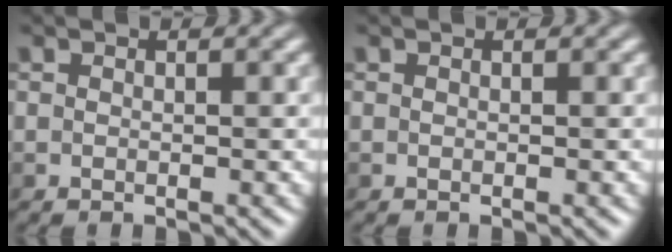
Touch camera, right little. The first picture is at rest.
{"total": 0.0}